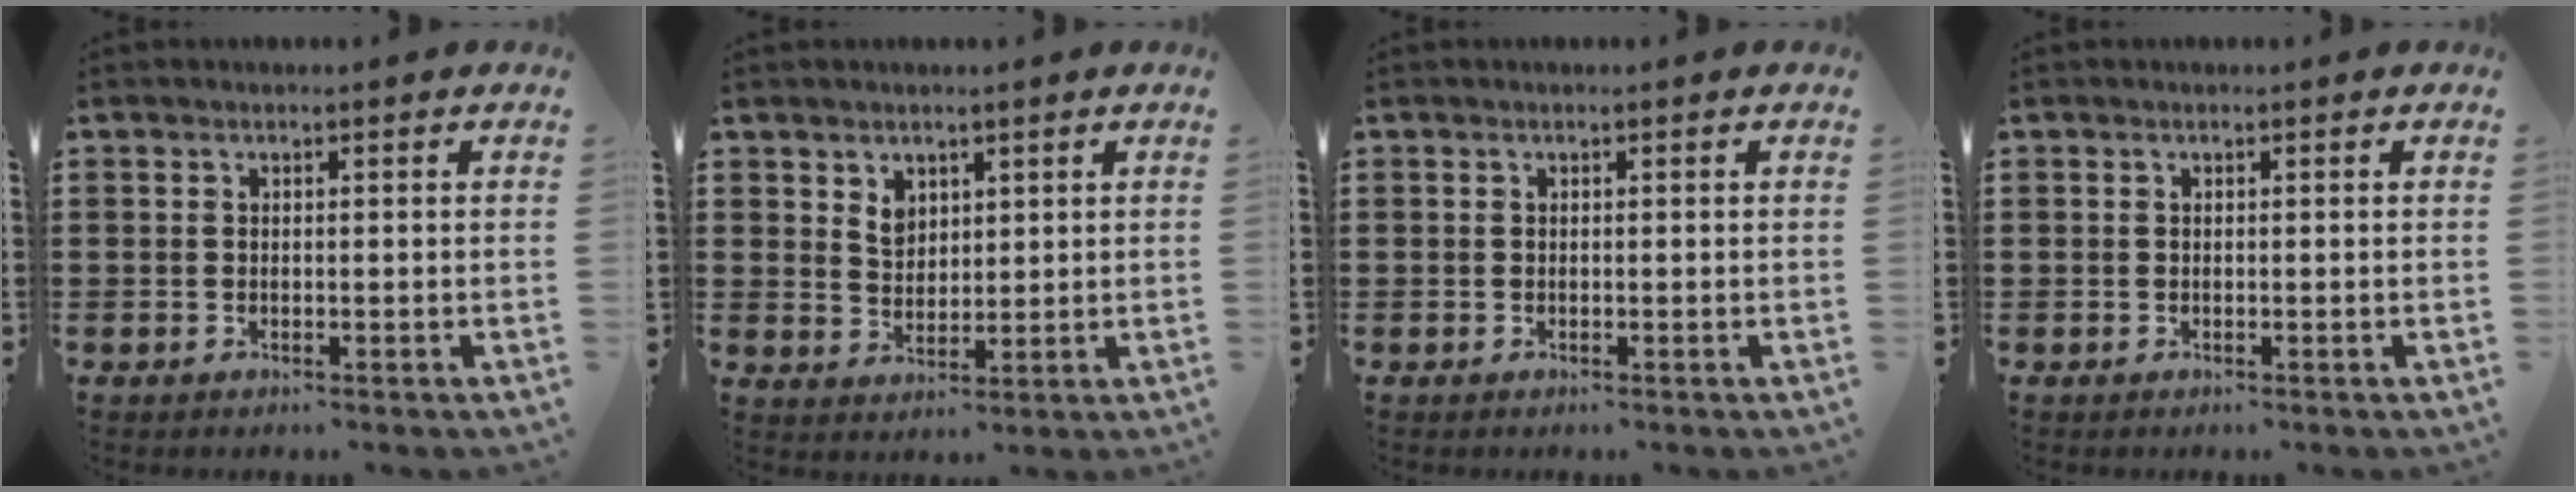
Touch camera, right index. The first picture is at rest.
{"total": 3.2, "force": [1.9, 2.3, 1.2], "torque": [-0.031, 0.007, 0.036]}
{"total": 0.0}
{"total": 0.0}